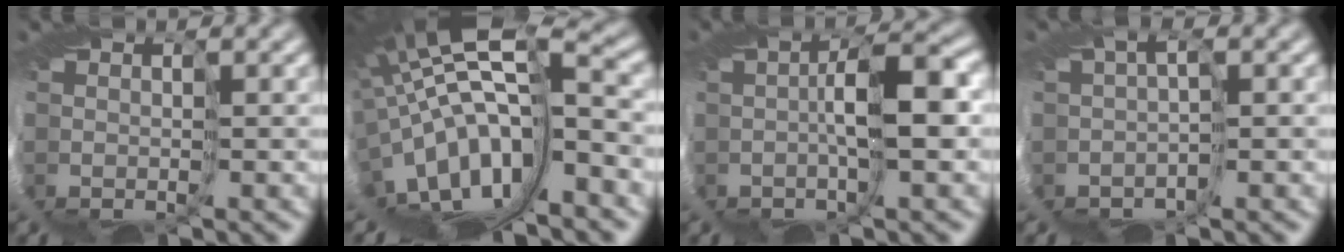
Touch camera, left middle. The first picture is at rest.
{"total": 12.7, "force": [-1.6, 5.6, 11.3], "torque": [-0.227, -0.005, 0.000]}
{"total": 3.4, "force": [-0.3, 0.2, 3.4], "torque": [-0.064, 0.011, -0.010]}
{"total": 1.2, "force": [-1.1, -0.4, 0.1], "torque": [-0.007, -0.006, -0.022]}